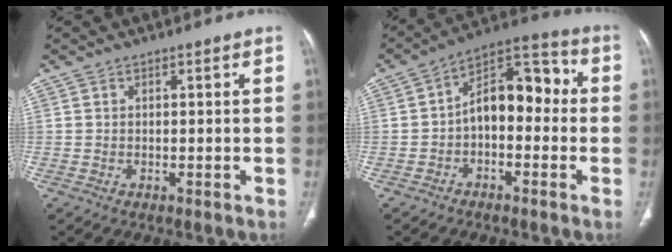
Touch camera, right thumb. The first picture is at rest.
{"total": 12.0, "force": [-0.9, 7.2, 9.6], "torque": [-0.112, 0.049, -0.029]}